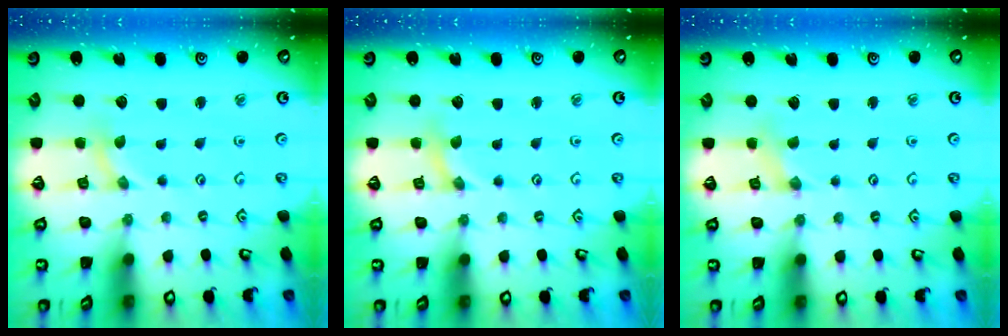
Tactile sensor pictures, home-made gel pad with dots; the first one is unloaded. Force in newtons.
{"total": 0.0}
{"total": 1.3, "press": 1.3, "slide": 0.2}